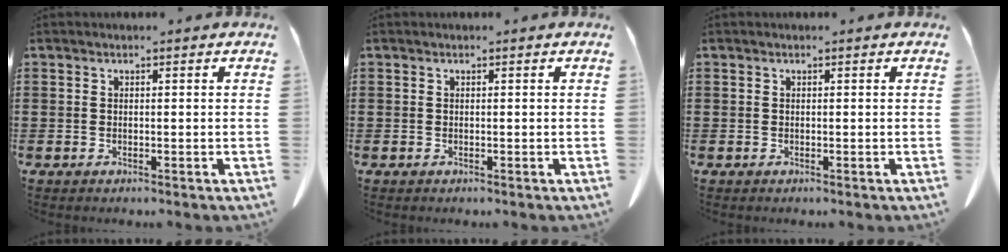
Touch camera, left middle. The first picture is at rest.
{"total": 0.0}
{"total": 0.0}